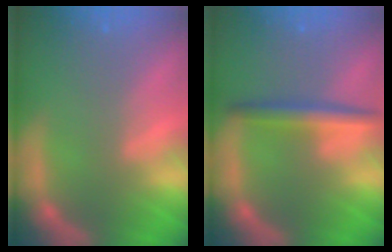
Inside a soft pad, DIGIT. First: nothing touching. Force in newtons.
{"total": 3.5}